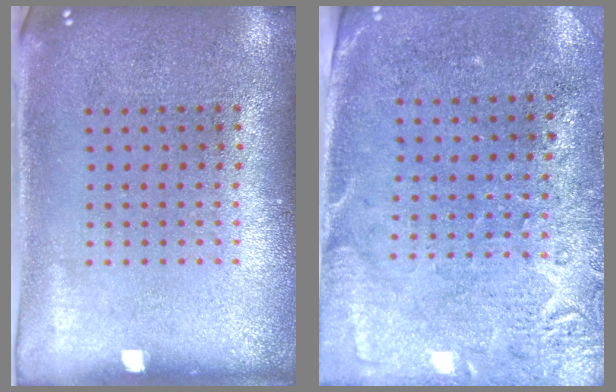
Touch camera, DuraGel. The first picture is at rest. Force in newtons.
{"total": 2.8, "press": 2.3, "slide": 1.5}